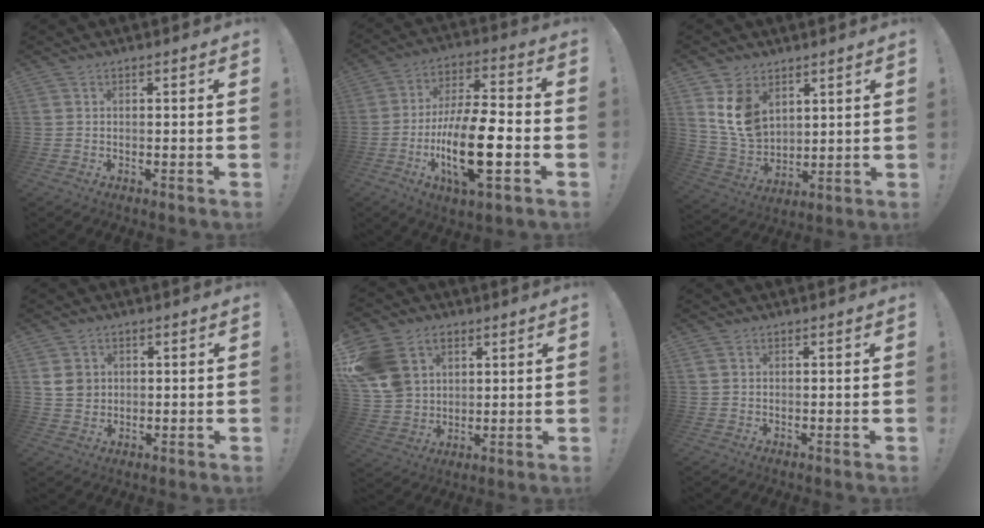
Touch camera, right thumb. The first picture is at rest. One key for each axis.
{"total": 19.1, "fx": -5.8, "fy": 6.2, "fz": 17.1, "tx": -0.323, "ty": 0.015, "tz": -0.093}
{"total": 11.7, "fx": 5.5, "fy": 8.5, "fz": 6.0, "tx": -0.115, "ty": -0.027, "tz": 0.109}
{"total": 5.3, "fx": 1.4, "fy": 4.6, "fz": 2.2, "tx": -0.026, "ty": -0.001, "tz": 0.027}
{"total": 14.8, "fx": 6.4, "fy": 11.4, "fz": 6.9, "tx": -0.122, "ty": -0.023, "tz": 0.132}
{"total": 1.2, "fx": 0.6, "fy": 0.9, "fz": 0.4, "tx": -0.012, "ty": 0.005, "tz": 0.013}